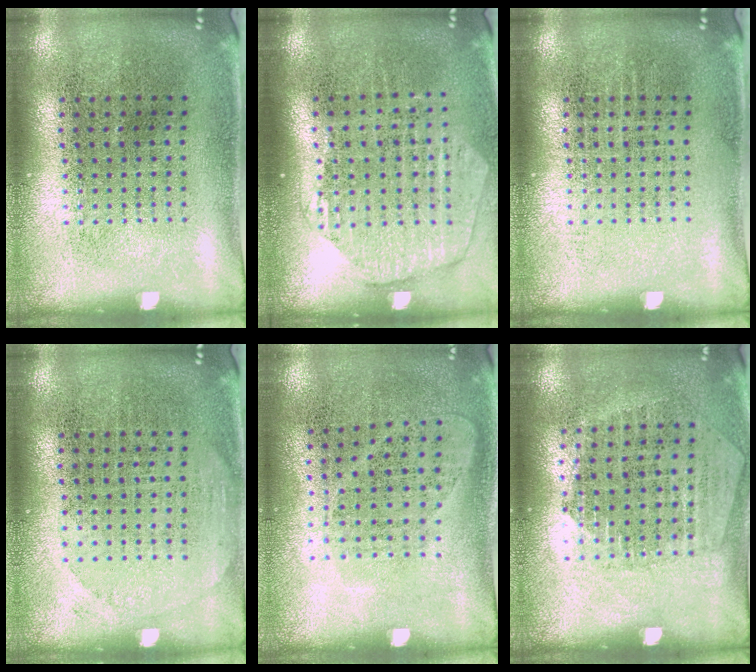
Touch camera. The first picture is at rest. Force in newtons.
{"total": 1.6, "press": 1.4, "slide": 0.7}
{"total": 0.0}
{"total": 0.9, "press": 0.9, "slide": 0.1}
{"total": 1.0, "press": 0.8, "slide": 0.5}
{"total": 1.3, "press": 1.1, "slide": 0.5}